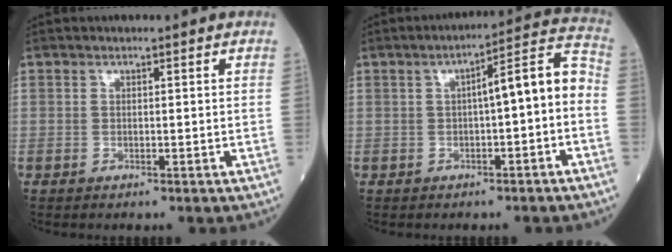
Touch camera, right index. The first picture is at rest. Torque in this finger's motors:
{"motor_torque": [1.04, -0.24, 0.34, 0.11]}